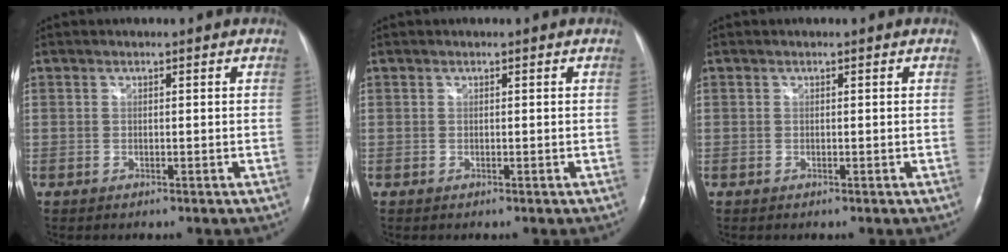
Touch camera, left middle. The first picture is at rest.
{"total": 0.0}
{"total": 0.0}